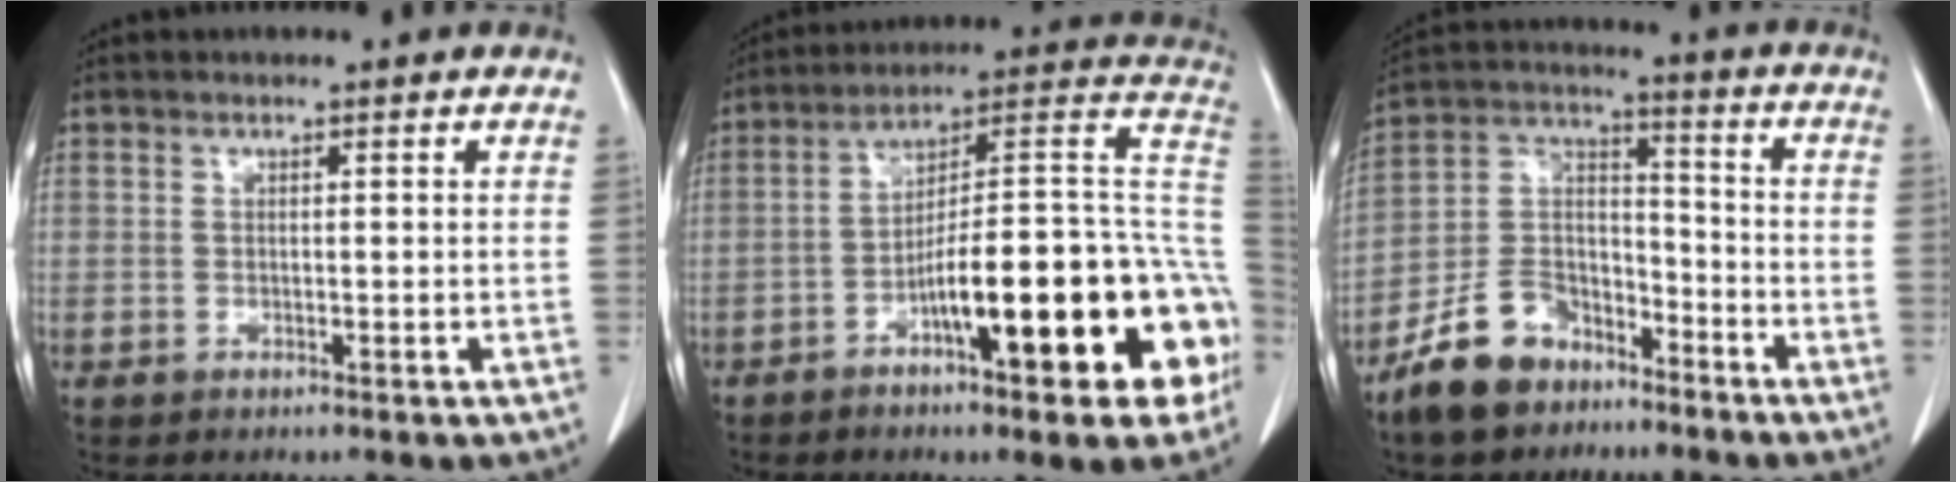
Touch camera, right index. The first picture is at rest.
{"total": 22.8, "force": [-8.4, 4.1, 20.8], "torque": [-0.218, 0.037, -0.119]}
{"total": 11.7, "force": [-8.3, 6.7, 4.6], "torque": [-0.102, 0.022, -0.155]}